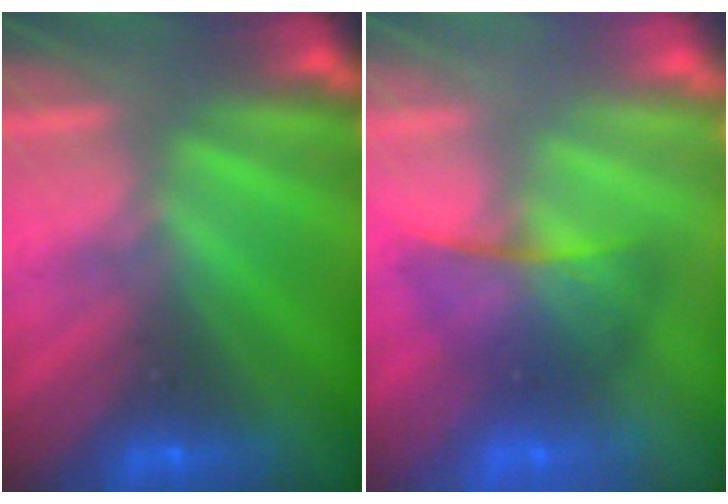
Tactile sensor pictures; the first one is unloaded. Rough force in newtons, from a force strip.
{"total": 2.2}